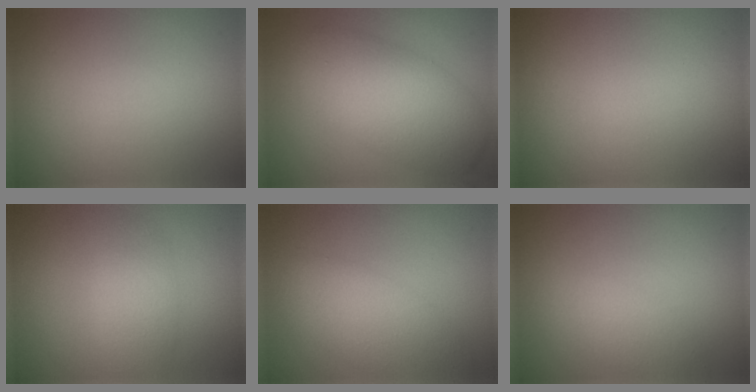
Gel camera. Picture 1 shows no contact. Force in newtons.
{"total": 7.5, "press": 7.5, "slide": 0.1}
{"total": 0.0}
{"total": 2.8, "press": 2.8, "slide": 0.1}
{"total": 5.2, "press": 5.2, "slide": 0.3}
{"total": 2.9, "press": 2.9, "slide": 0.2}